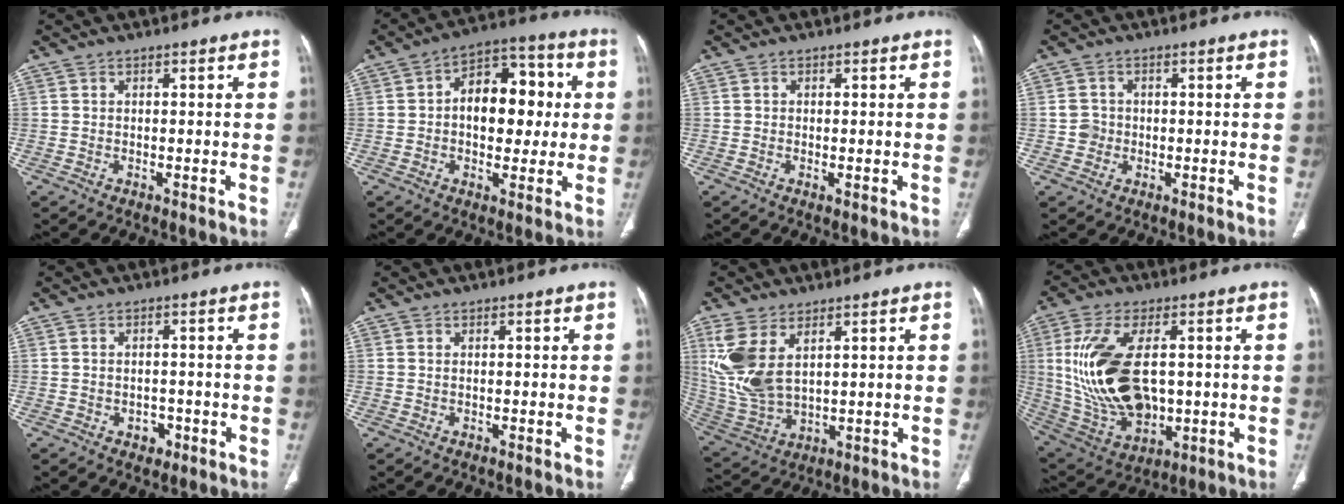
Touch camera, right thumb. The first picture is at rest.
{"total": 13.5, "force": [1.0, 8.7, 10.3], "torque": [-0.107, 0.027, 0.009]}
{"total": 1.2, "force": [-0.3, 0.4, 1.0], "torque": [-0.020, -0.004, -0.003]}
{"total": 2.6, "force": [-0.4, 2.5, 0.7], "torque": [0.001, 0.007, -0.007]}
{"total": 2.7, "force": [-1.1, 2.2, 1.2], "torque": [-0.006, 0.008, -0.009]}
{"total": 0.0}
{"total": 12.0, "force": [4.4, 6.3, 9.2], "torque": [-0.213, -0.012, 0.107]}
{"total": 19.9, "force": [1.6, 11.1, 16.4], "torque": [-0.331, -0.013, 0.048]}